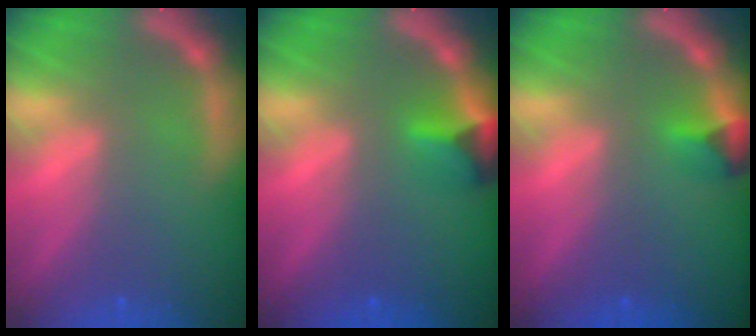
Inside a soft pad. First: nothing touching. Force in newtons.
{"total": 2.9}
{"total": 1.9}